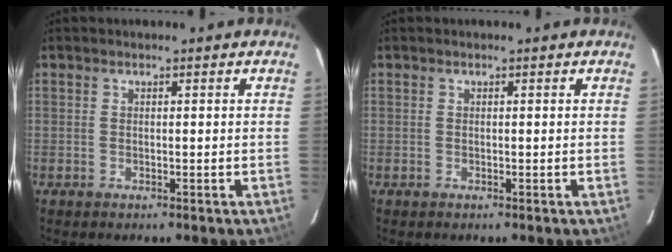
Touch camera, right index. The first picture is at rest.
{"total": 0.0}